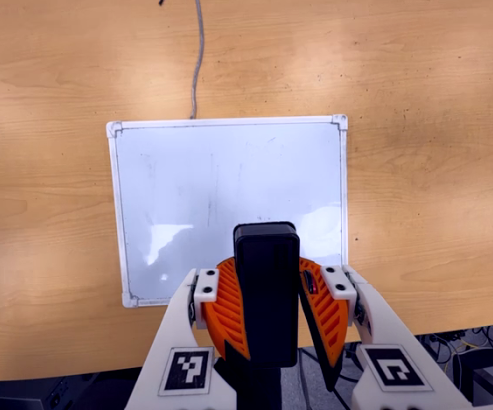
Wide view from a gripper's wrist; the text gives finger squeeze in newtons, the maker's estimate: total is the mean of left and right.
{"total": 11.4, "left": 11.3, "right": 11.4}